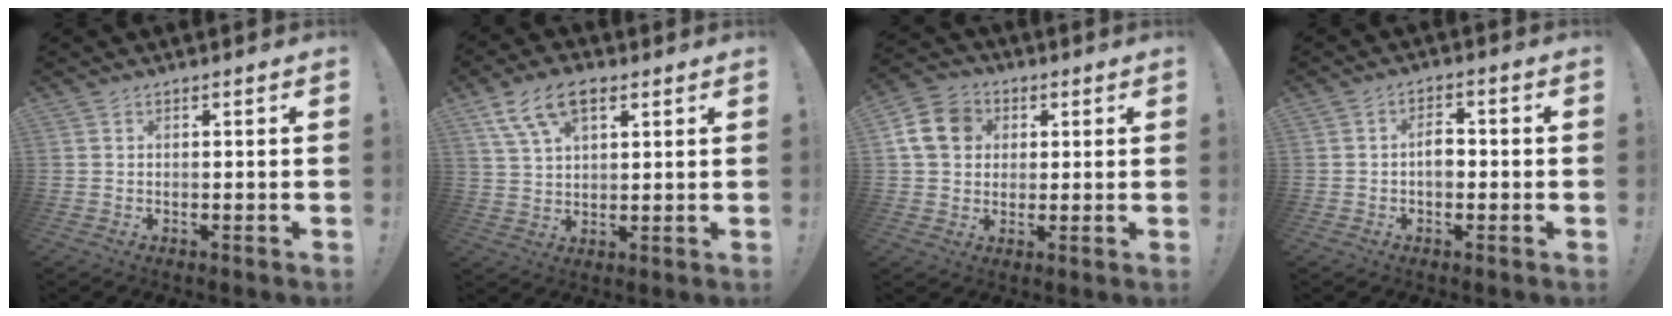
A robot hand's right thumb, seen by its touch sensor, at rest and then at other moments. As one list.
[{"total": 11.1, "force": [5.7, 5.9, 7.4], "torque": [-0.132, -0.008, 0.111]}, {"total": 12.0, "force": [3.0, 10.1, 5.7], "torque": [-0.090, 0.004, 0.064]}, {"total": 5.1, "force": [-0.6, 3.4, 3.7], "torque": [-0.068, 0.006, -0.013]}]